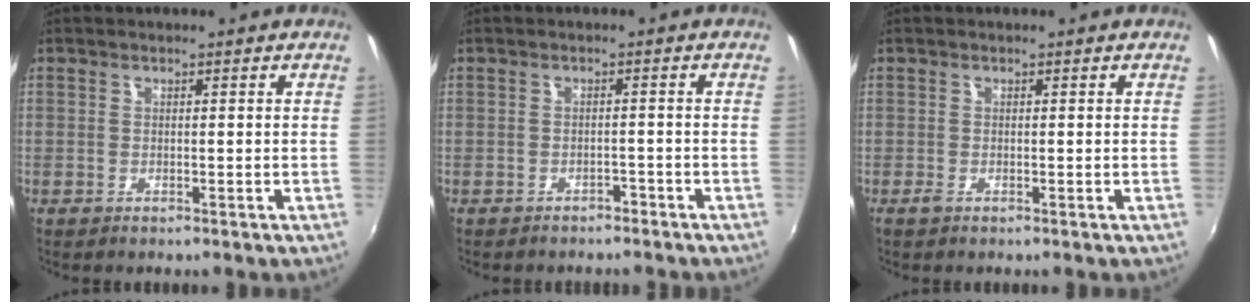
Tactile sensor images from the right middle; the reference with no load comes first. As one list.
[{"total": 4.1, "force": [-3.6, 1.7, 1.0], "torque": [-0.027, -0.008, -0.046]}, {"total": 0.9, "force": [-0.7, 0.3, 0.5], "torque": [-0.010, -0.003, -0.014]}]